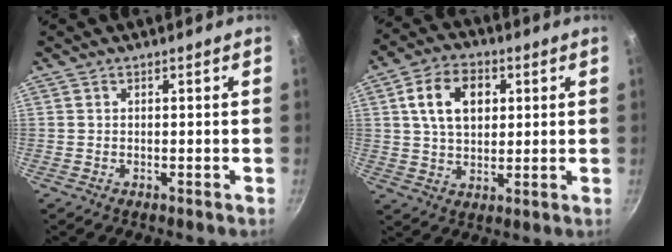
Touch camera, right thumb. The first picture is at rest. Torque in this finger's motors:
{"motor_torque": [-0.75, 0.80, 0.92, 0.21, 0.09]}